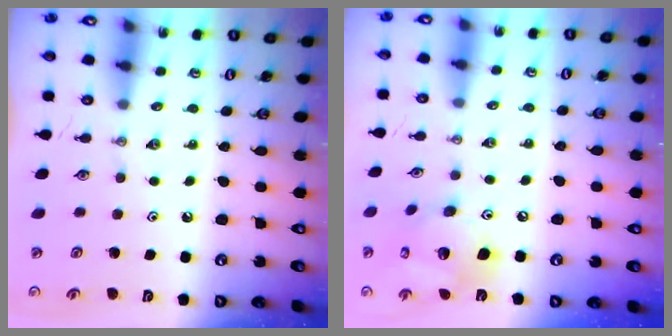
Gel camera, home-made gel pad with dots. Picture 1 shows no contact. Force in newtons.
{"total": 16.0, "press": 15.8, "slide": 2.8}